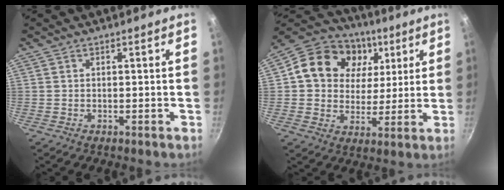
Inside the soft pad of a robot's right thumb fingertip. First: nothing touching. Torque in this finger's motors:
{"motor_torque": [0.02, 0.18, 0.20, -0.04, 0.19]}